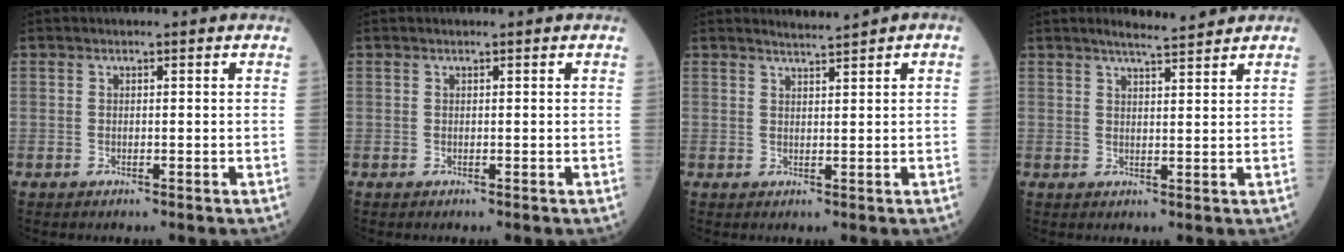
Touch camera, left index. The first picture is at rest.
{"total": 0.0}
{"total": 1.6, "force": [1.5, -0.5, 0.3], "torque": [-0.003, -0.001, 0.027]}
{"total": 4.6, "force": [4.2, 0.2, 1.8], "torque": [-0.033, 0.009, 0.064]}